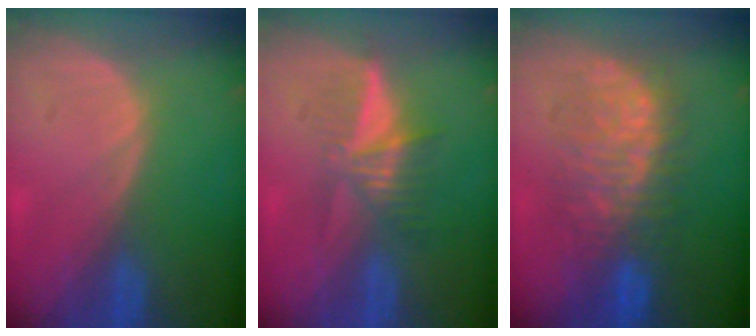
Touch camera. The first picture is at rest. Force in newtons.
{"total": 5.5, "press": 5.0, "slide": 2.2}
{"total": 8.6, "press": 8.6, "slide": 0.4}